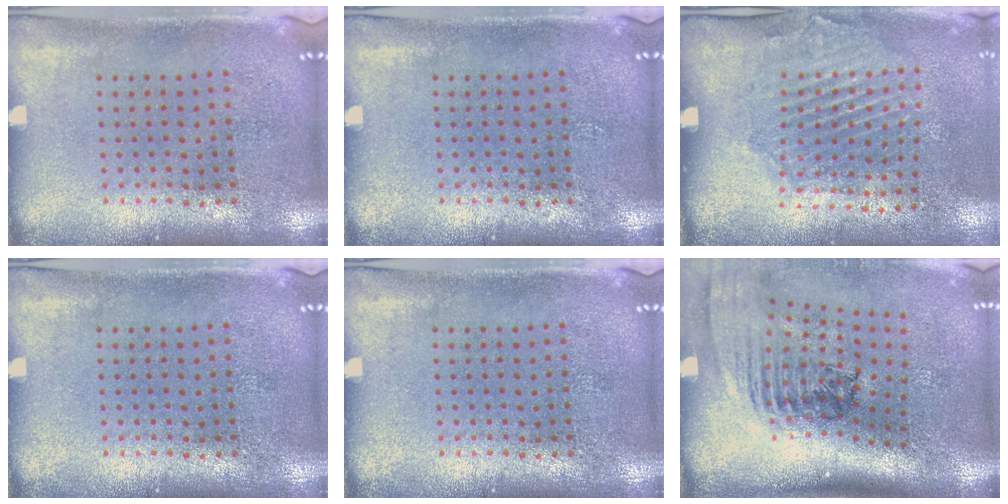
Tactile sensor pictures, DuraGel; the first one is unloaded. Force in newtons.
{"total": 0.0}
{"total": 1.9, "press": 1.3, "slide": 1.4}
{"total": 0.0}
{"total": 0.0}
{"total": 2.6, "press": 1.7, "slide": 1.9}